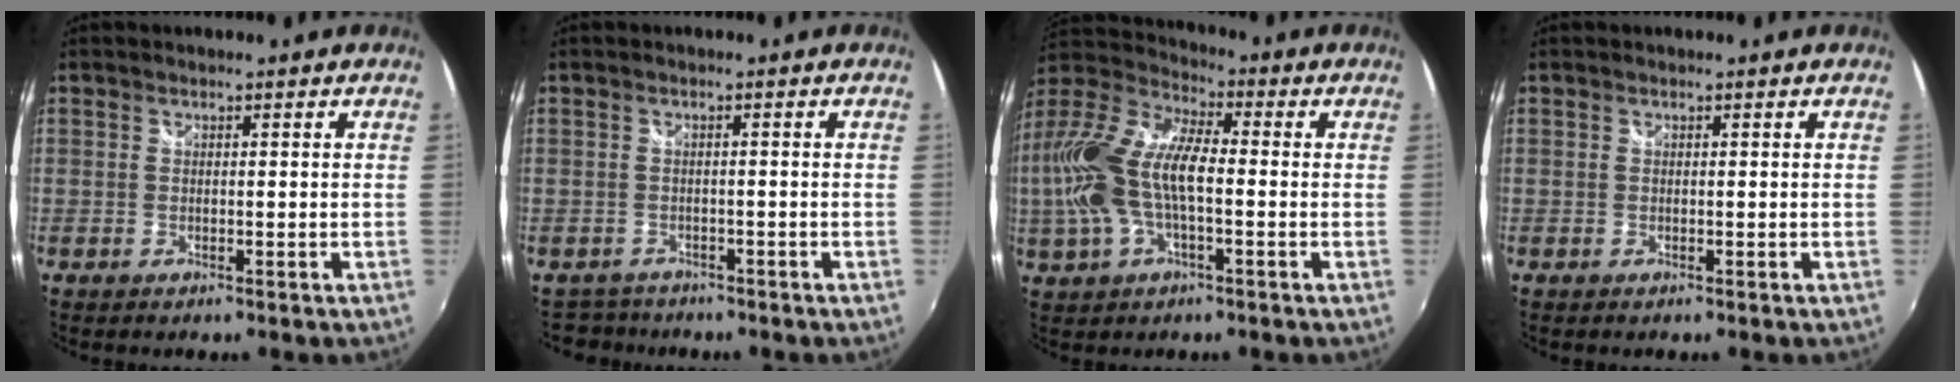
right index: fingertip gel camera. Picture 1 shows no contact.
{"total": 3.7, "force": [-3.1, 1.9, 0.0], "torque": [-0.016, -0.004, -0.053]}
{"total": 17.6, "force": [-1.7, 7.9, 15.6], "torque": [-0.312, 0.007, -0.036]}
{"total": 0.0}